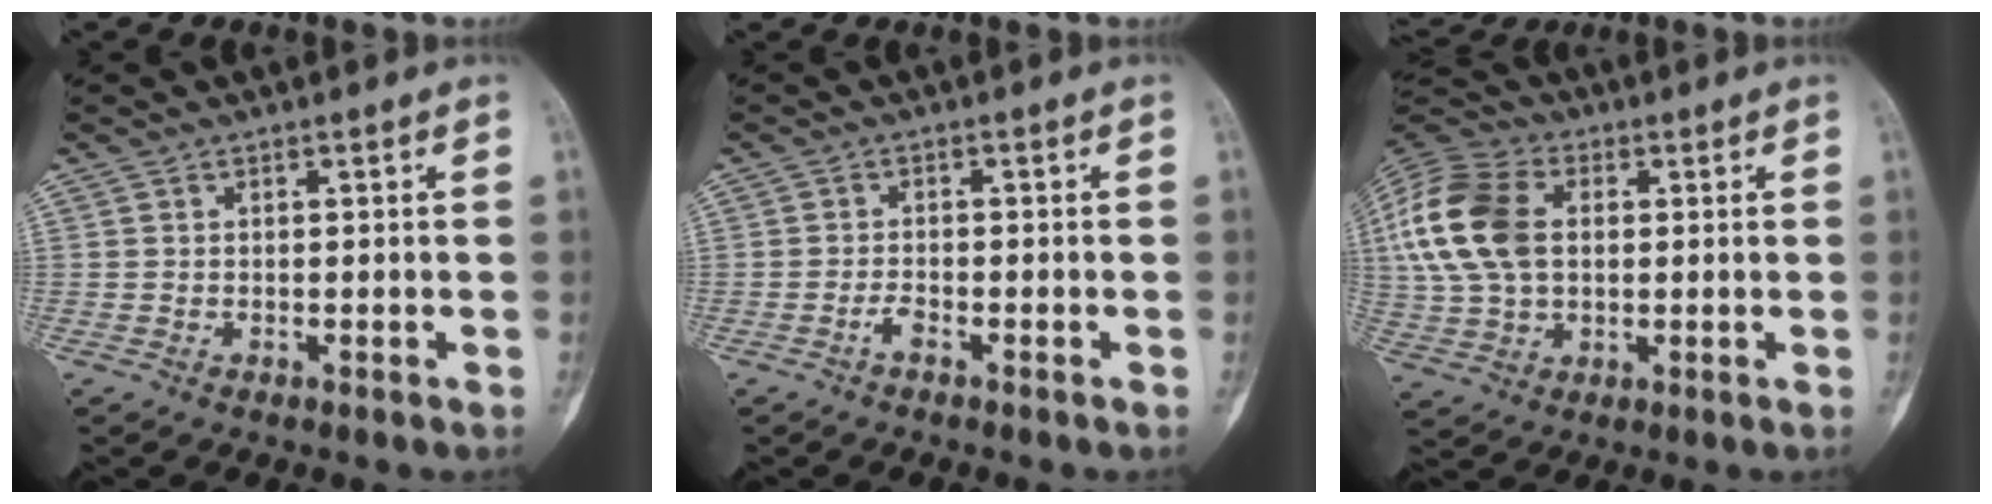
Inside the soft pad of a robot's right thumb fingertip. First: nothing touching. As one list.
[{"total": 1.6, "force": [-1.1, 0.5, 1.0], "torque": [-0.024, 0.005, -0.022]}, {"total": 17.6, "force": [2.8, 11.9, 12.7], "torque": [-0.273, 0.015, 0.052]}]